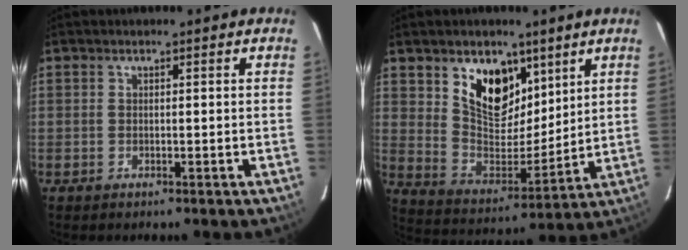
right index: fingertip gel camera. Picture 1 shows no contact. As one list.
[{"total": 13.8, "force": [7.8, 8.2, 7.9], "torque": [-0.139, -0.008, 0.149]}]